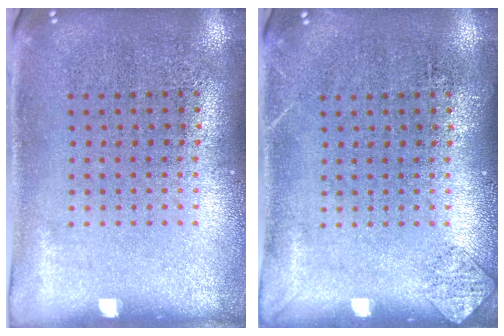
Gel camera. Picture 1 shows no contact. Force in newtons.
{"total": 0.8, "press": 0.8, "slide": 0.1}